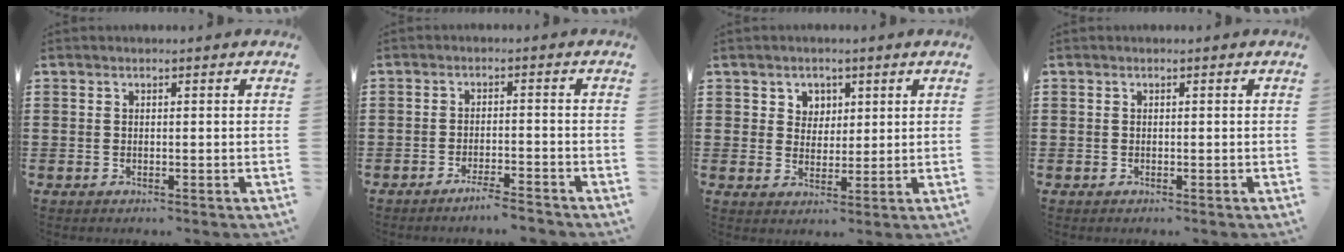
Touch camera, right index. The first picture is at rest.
{"total": 3.1, "force": [-2.8, 0.0, 1.2], "torque": [-0.021, 0.002, -0.055]}
{"total": 3.3, "force": [1.6, 2.9, 0.3], "torque": [-0.022, 0.013, 0.028]}
{"total": 0.0}